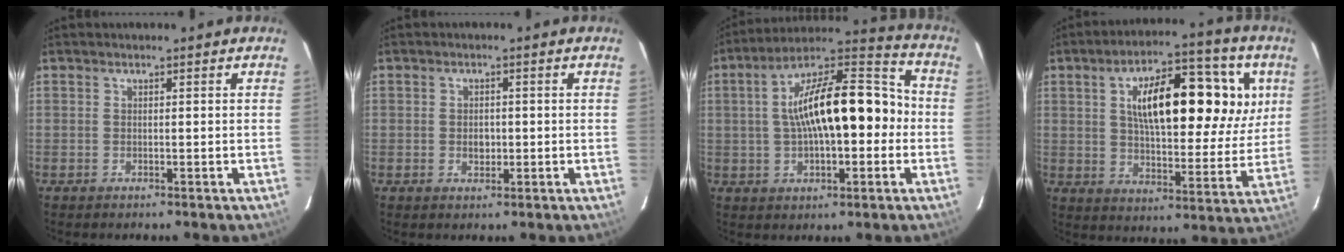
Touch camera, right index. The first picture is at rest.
{"total": 2.4, "force": [-0.4, 1.9, 1.6], "torque": [-0.026, 0.003, -0.005]}
{"total": 18.4, "force": [-0.5, 7.3, 16.8], "torque": [-0.281, 0.032, -0.011]}
{"total": 21.1, "force": [7.2, 8.9, 17.7], "torque": [-0.286, 0.027, 0.111]}